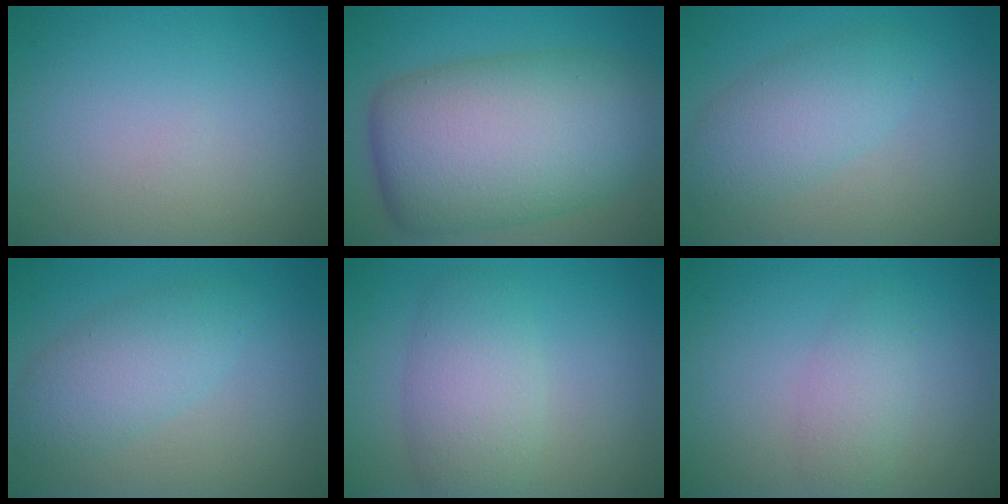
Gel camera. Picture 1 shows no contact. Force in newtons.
{"total": 12.9, "press": 12.9, "slide": 0.3}
{"total": 4.0, "press": 4.0, "slide": 0.1}
{"total": 4.0, "press": 4.0, "slide": 0.1}
{"total": 4.4, "press": 4.4, "slide": 0.1}
{"total": 2.2, "press": 2.2, "slide": 0.1}